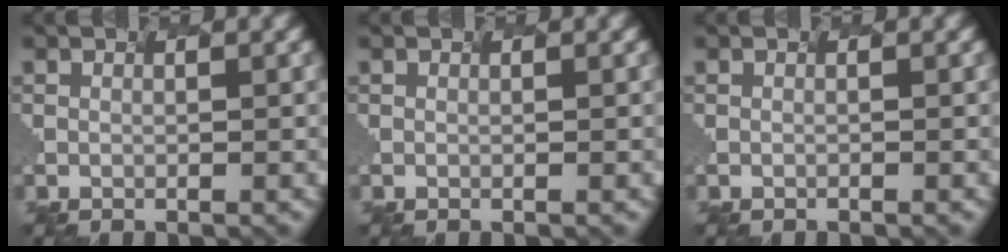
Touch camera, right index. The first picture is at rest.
{"total": 0.0}
{"total": 0.0}